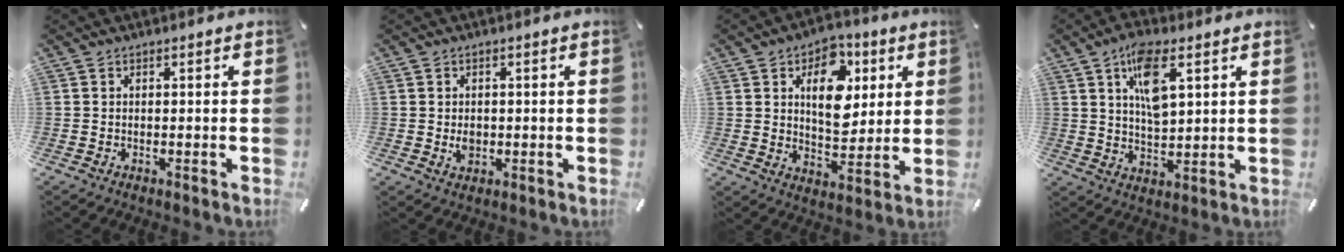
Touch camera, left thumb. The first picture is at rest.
{"total": 2.6, "force": [-0.1, 2.2, 1.3], "torque": [-0.018, 0.000, -0.004]}
{"total": 13.4, "force": [4.6, 9.3, 8.5], "torque": [-0.104, -0.014, 0.075]}
{"total": 9.9, "force": [4.7, 4.3, 7.6], "torque": [-0.132, -0.008, 0.081]}